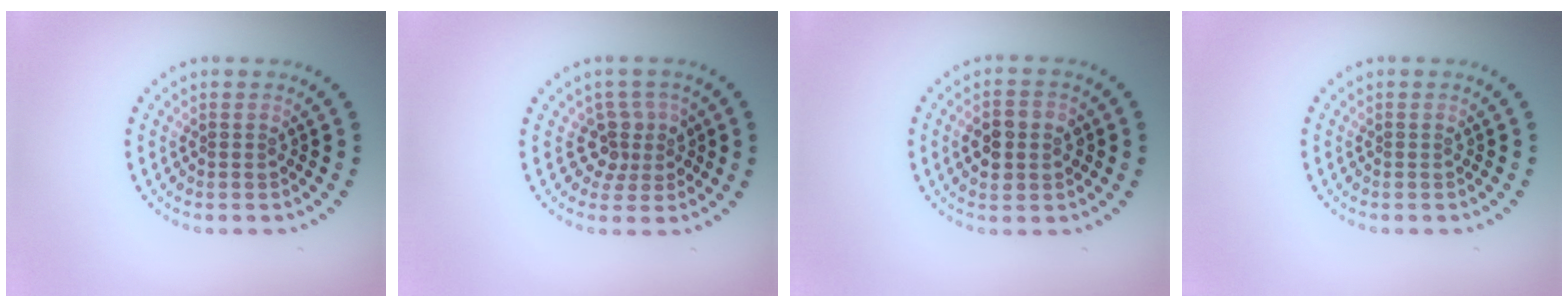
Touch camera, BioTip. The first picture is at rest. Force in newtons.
{"total": 2.6, "press": 2.0, "slide": 1.8}
{"total": 3.8, "press": 3.8, "slide": 0.2}
{"total": 0.0}